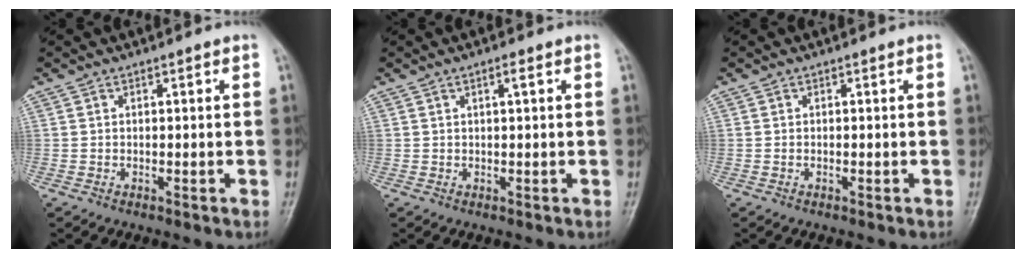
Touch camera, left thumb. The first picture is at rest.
{"total": 1.2, "force": [0.5, 0.1, 1.1], "torque": [-0.021, 0.002, 0.008]}
{"total": 0.0}